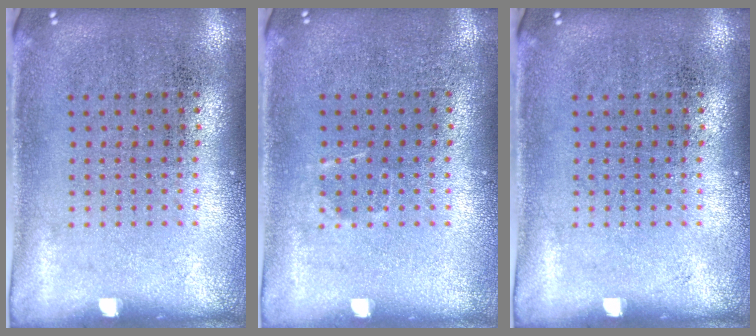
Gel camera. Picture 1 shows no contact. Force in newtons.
{"total": 0.5, "press": 0.5, "slide": 0.2}
{"total": 0.0}